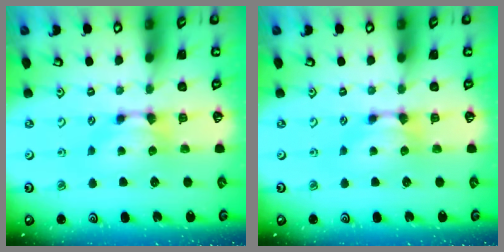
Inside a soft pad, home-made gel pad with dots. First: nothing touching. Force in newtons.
{"total": 0.0}